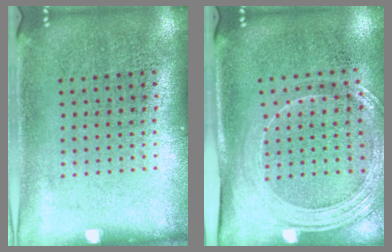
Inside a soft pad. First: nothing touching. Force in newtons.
{"total": 1.9, "press": 1.7, "slide": 0.9}